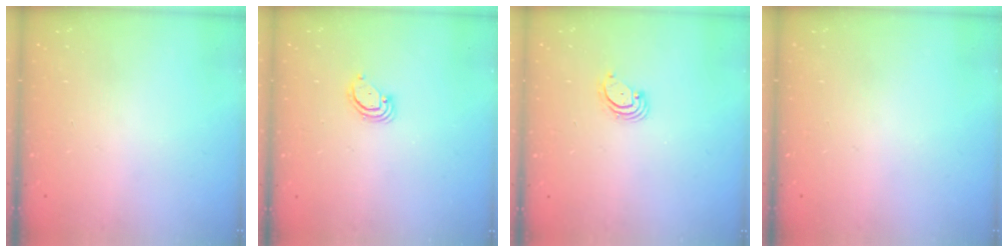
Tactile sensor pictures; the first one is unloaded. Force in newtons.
{"total": 2.8, "press": 2.8, "slide": 0.3}
{"total": 3.1, "press": 3.1, "slide": 0.3}
{"total": 0.0}